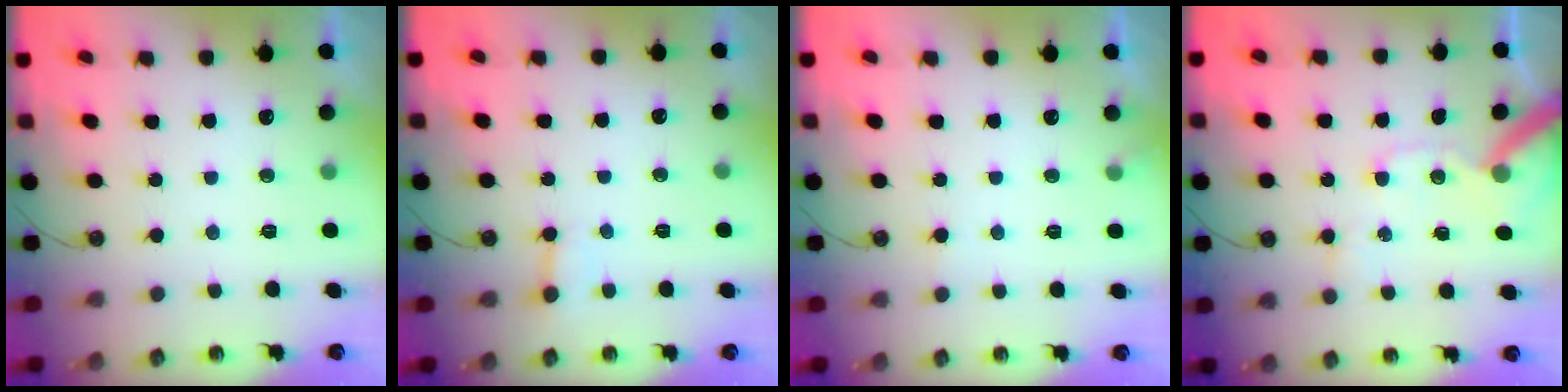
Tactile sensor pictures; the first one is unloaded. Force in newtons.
{"total": 2.4, "press": 2.4, "slide": 0.1}
{"total": 5.7, "press": 5.7, "slide": 0.3}
{"total": 11.8, "press": 11.7, "slide": 1.6}